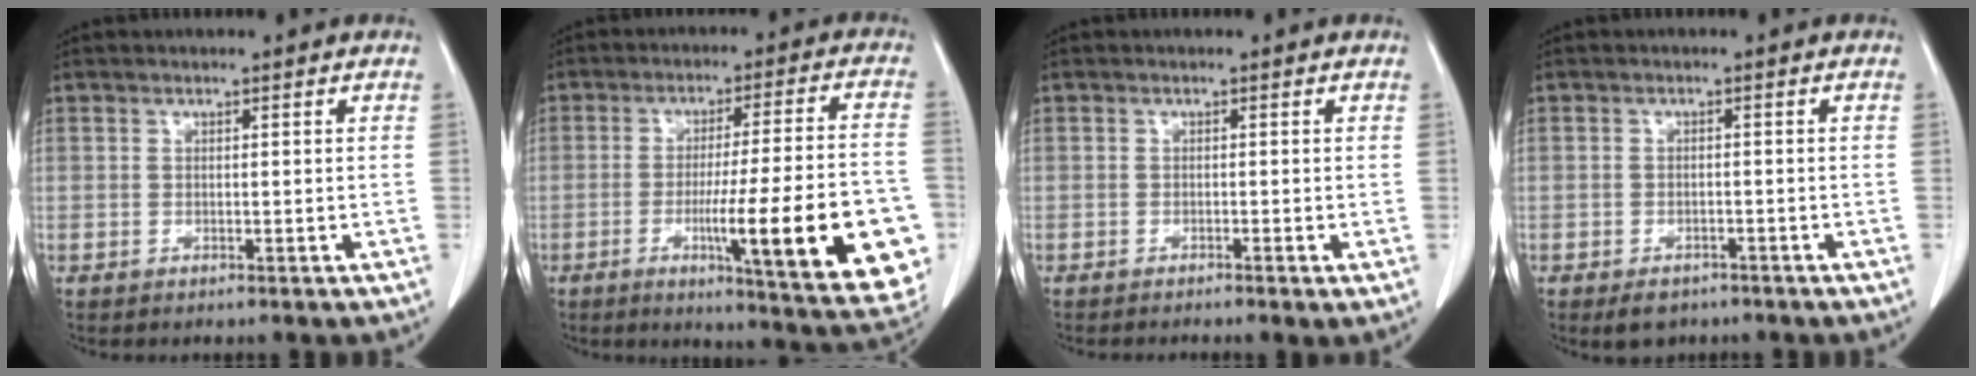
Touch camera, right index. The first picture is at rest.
{"total": 21.6, "force": [-6.2, 1.9, 20.6], "torque": [-0.214, -0.008, -0.076]}
{"total": 1.5, "force": [-1.0, 0.0, 1.2], "torque": [-0.018, -0.002, -0.017]}
{"total": 3.4, "force": [-2.5, 1.9, 1.3], "torque": [-0.018, 0.000, -0.030]}